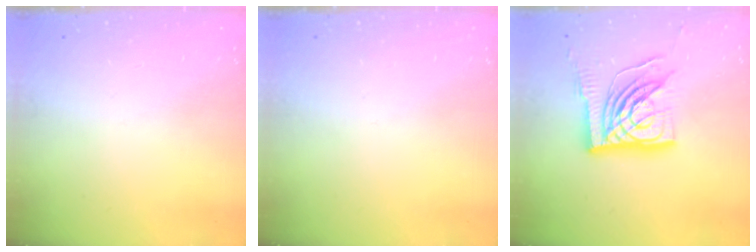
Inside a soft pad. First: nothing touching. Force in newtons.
{"total": 0.0}
{"total": 20.3, "press": 20.1, "slide": 2.6}